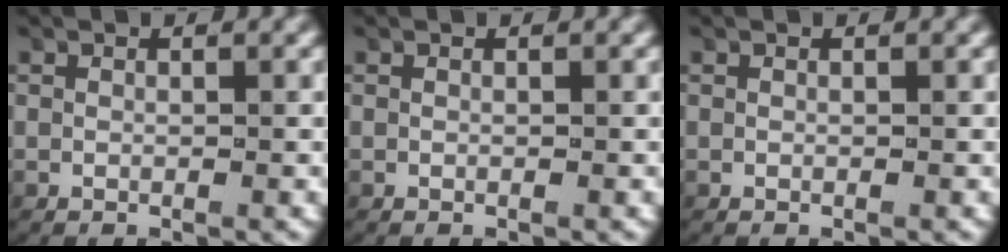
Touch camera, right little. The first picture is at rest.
{"total": 0.0}
{"total": 0.0}